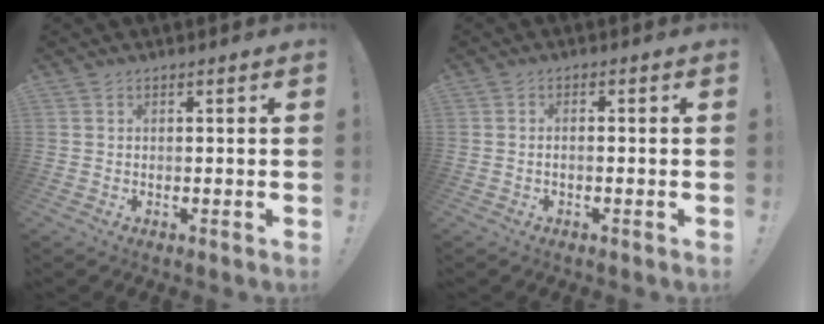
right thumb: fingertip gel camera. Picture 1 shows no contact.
{"total": 1.3, "force": [-0.7, 0.0, 1.1], "torque": [-0.018, 0.003, -0.013]}